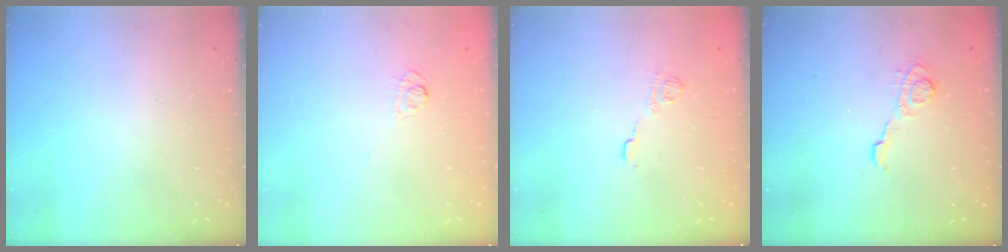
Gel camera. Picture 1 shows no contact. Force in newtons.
{"total": 4.0, "press": 3.7, "slide": 1.5}
{"total": 7.6, "press": 7.5, "slide": 1.0}
{"total": 5.8, "press": 5.7, "slide": 0.8}